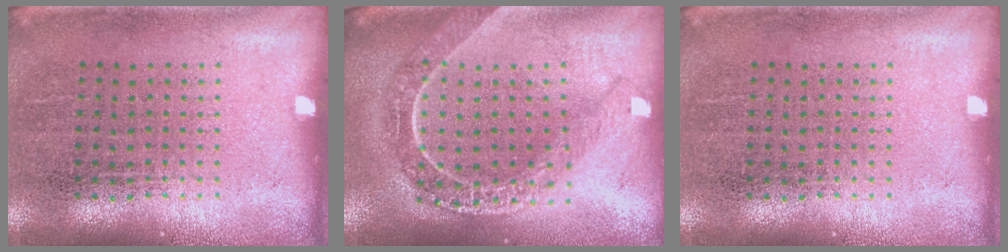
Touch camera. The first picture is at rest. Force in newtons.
{"total": 2.2, "press": 1.8, "slide": 1.2}
{"total": 0.0}